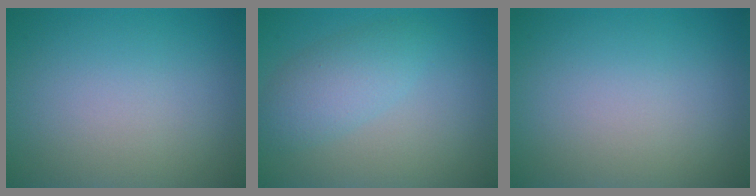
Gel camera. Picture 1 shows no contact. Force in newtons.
{"total": 3.3, "press": 3.3, "slide": 0.1}
{"total": 0.0}